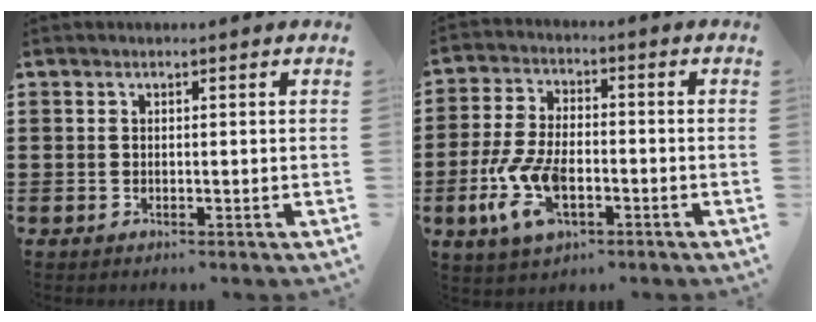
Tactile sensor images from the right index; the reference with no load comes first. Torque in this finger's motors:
{"motor_torque": [2.14, 0.00, 1.05, 0.21]}